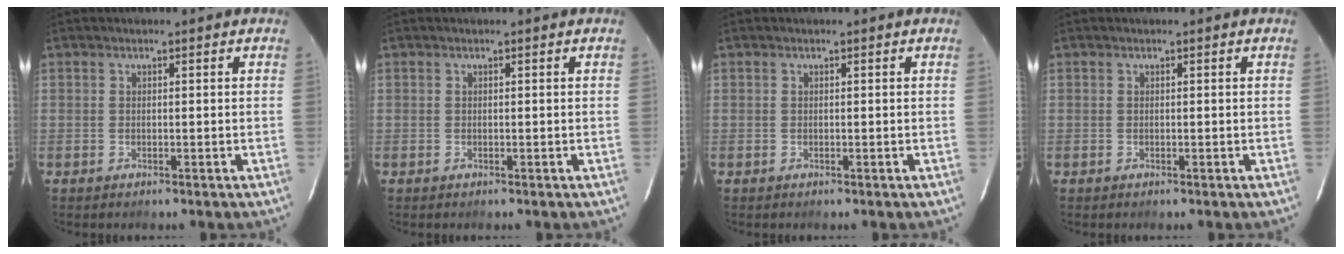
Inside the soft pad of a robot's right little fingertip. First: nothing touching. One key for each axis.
{"total": 0.0}
{"total": 0.0}
{"total": 0.0}